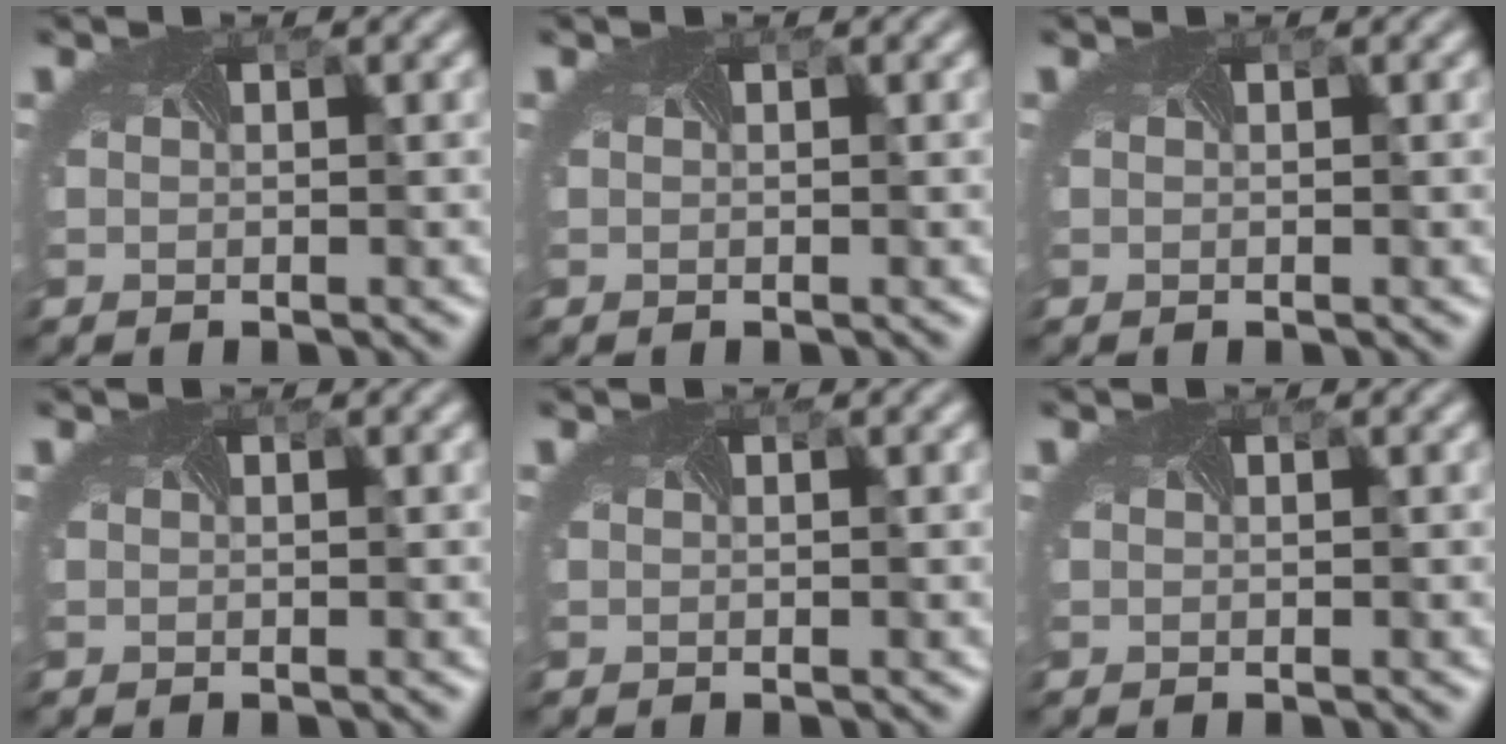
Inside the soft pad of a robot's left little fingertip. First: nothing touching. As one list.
[{"total": 0.0}, {"total": 0.0}, {"total": 0.0}, {"total": 0.0}, {"total": 0.0}]